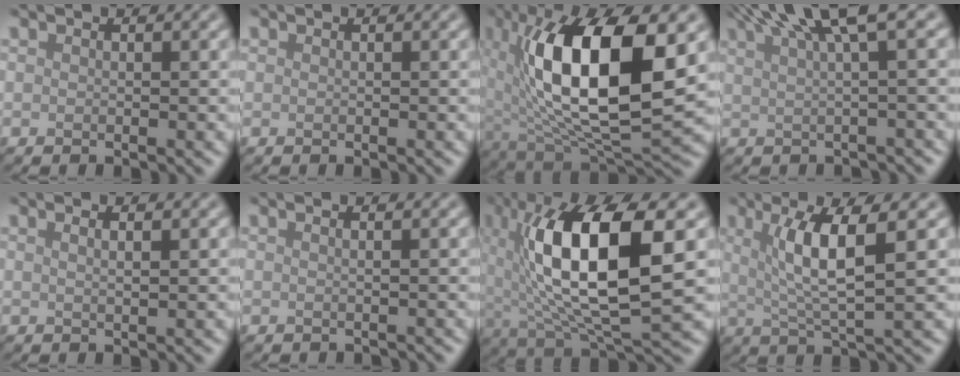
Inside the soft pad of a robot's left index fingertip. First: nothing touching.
{"total": 0.0}
{"total": 14.8, "force": [2.6, 6.6, 13.0], "torque": [-0.213, -0.006, 0.044]}
{"total": 6.1, "force": [3.5, 1.2, 4.8], "torque": [-0.055, 0.027, 0.055]}
{"total": 1.7, "force": [0.8, 0.6, 1.4], "torque": [-0.007, -0.002, 0.000]}
{"total": 0.8, "force": [-0.1, 0.3, 0.7], "torque": [-0.007, 0.000, -0.009]}
{"total": 12.7, "force": [2.1, 4.6, 11.6], "torque": [-0.196, -0.005, 0.041]}
{"total": 5.7, "force": [1.7, 0.9, 5.4], "torque": [-0.094, 0.003, 0.033]}